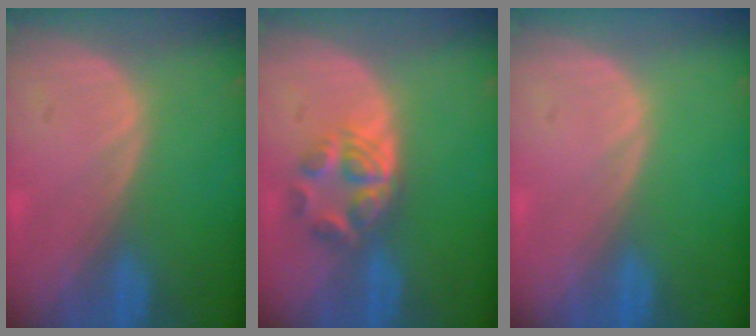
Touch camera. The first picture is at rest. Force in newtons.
{"total": 5.9, "press": 5.0, "slide": 3.2}
{"total": 0.0}